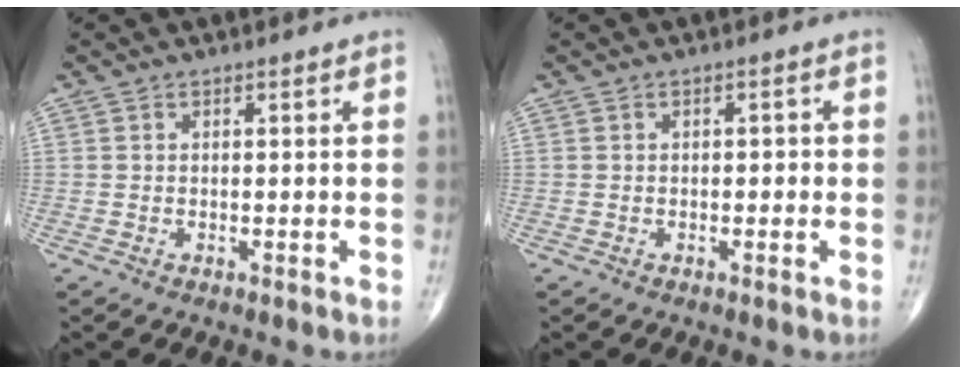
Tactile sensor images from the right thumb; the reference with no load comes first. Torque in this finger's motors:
{"motor_torque": [-0.24, 0.02, -0.01, -0.29, 0.03]}